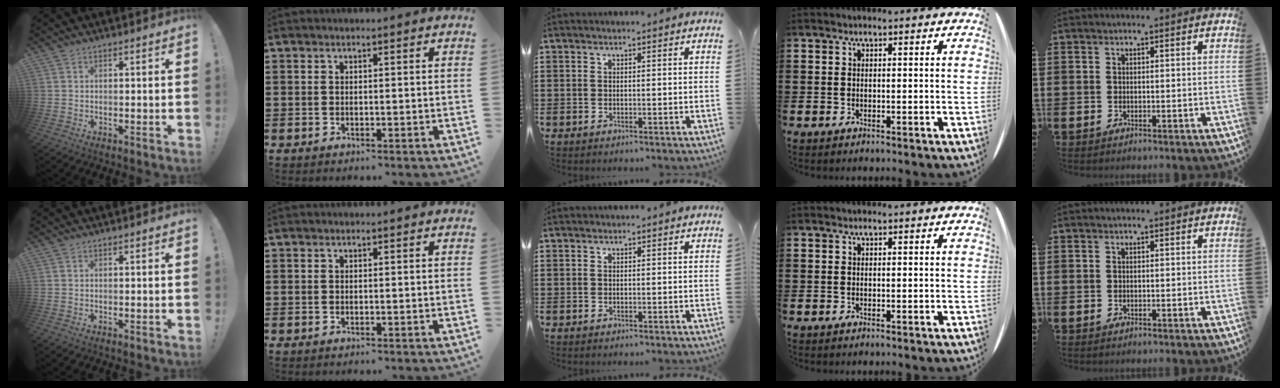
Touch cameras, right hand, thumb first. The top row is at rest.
{}